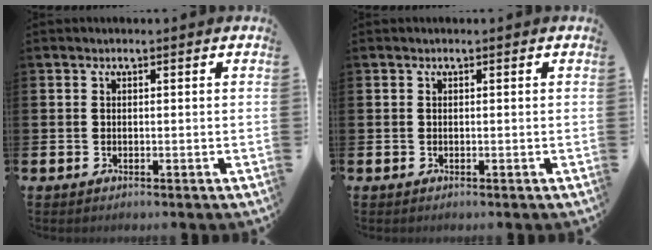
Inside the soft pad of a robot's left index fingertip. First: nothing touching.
{"total": 0.0}